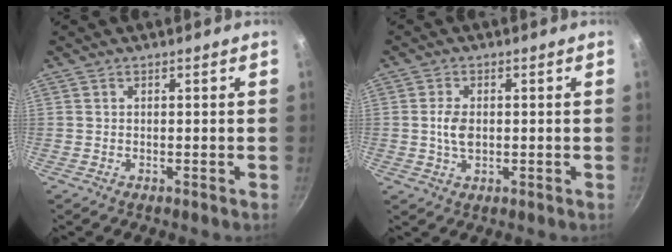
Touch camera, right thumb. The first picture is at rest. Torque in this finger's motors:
{"motor_torque": [0.24, 1.23, 0.91, 0.02, 0.19]}